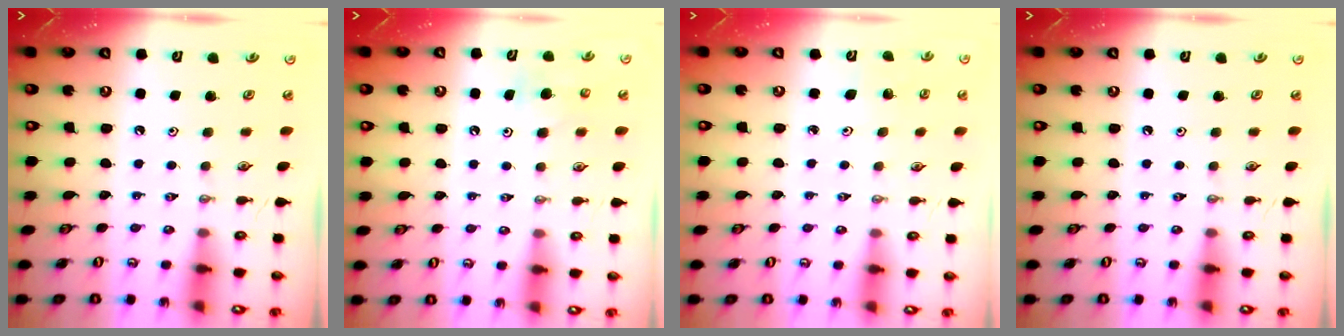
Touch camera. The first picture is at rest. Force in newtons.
{"total": 5.0, "press": 4.9, "slide": 0.9}
{"total": 2.8, "press": 2.6, "slide": 1.2}
{"total": 0.0}